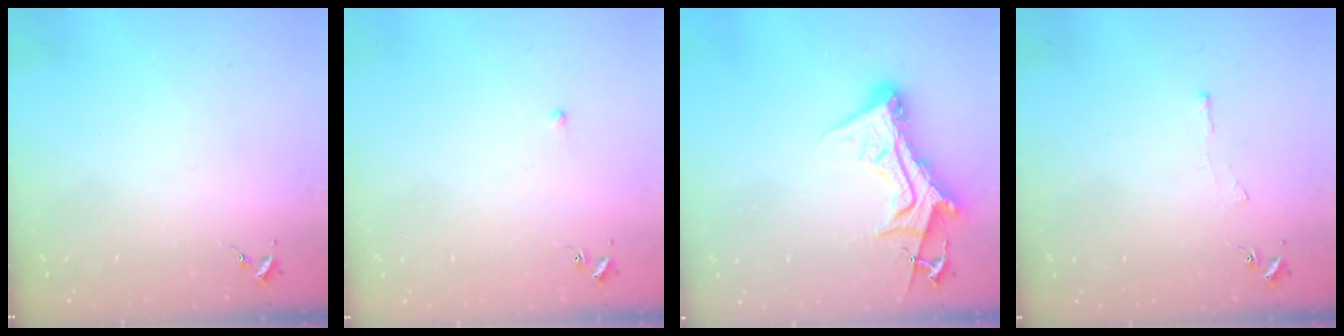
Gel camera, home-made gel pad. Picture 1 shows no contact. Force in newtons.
{"total": 2.6, "press": 2.5, "slide": 0.6}
{"total": 14.9, "press": 14.8, "slide": 1.5}
{"total": 3.6, "press": 3.6, "slide": 0.4}